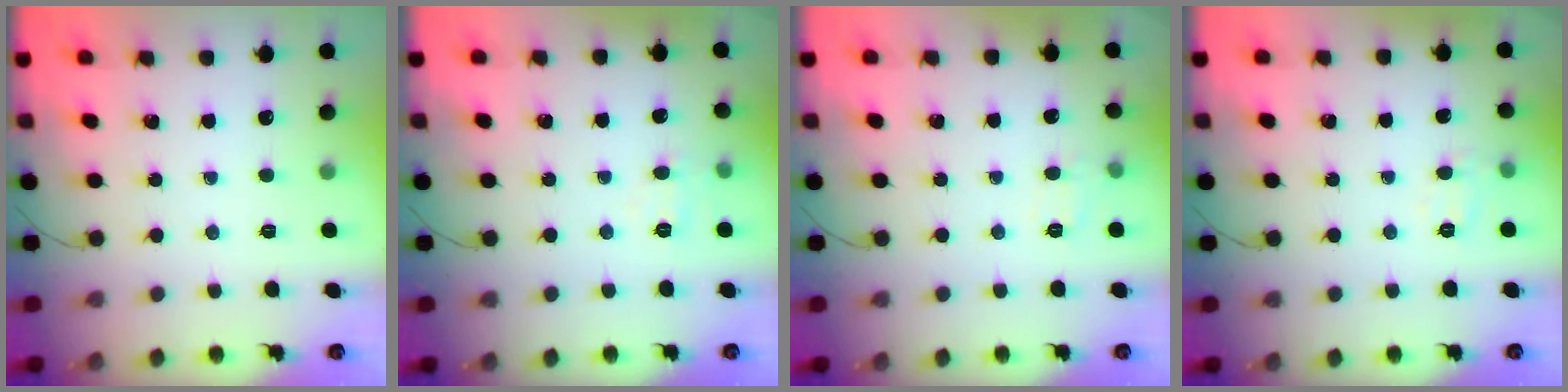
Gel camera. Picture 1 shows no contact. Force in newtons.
{"total": 5.4, "press": 5.2, "slide": 1.3}
{"total": 3.8, "press": 3.6, "slide": 1.2}
{"total": 6.2, "press": 6.0, "slide": 1.4}